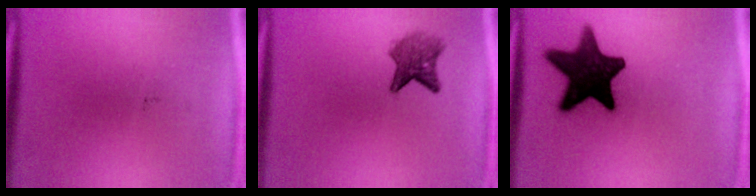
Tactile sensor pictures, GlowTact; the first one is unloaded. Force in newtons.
{"total": 4.2}
{"total": 16.8}